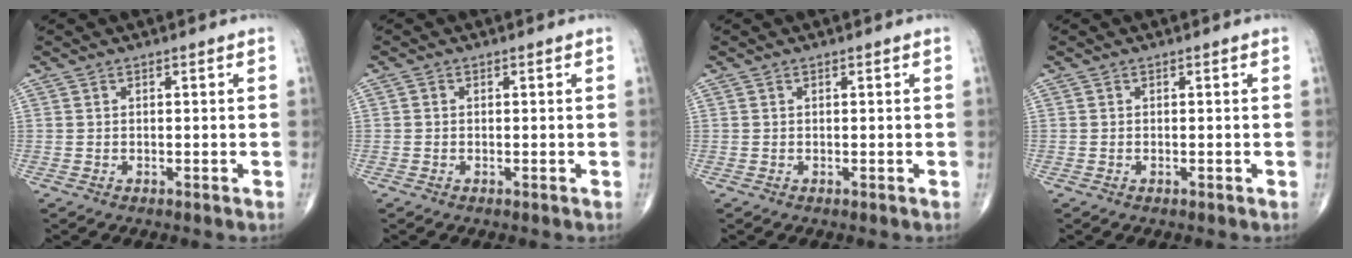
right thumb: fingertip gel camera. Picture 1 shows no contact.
{"total": 0.6, "force": [0.0, 0.5, 0.2], "torque": [-0.001, 0.001, -0.004]}
{"total": 0.0}
{"total": 0.0}